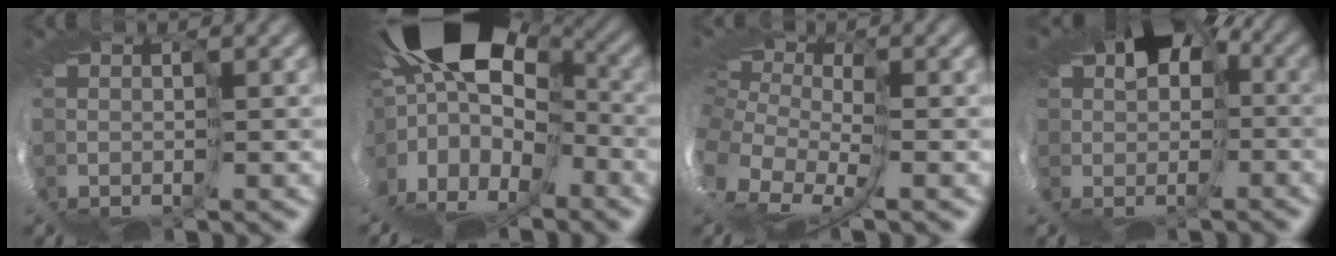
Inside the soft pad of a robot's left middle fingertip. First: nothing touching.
{"total": 13.7, "force": [0.8, 7.7, 11.3], "torque": [-0.156, -0.027, 0.018]}
{"total": 6.2, "force": [0.4, 3.8, 4.9], "torque": [-0.097, -0.006, 0.028]}
{"total": 10.5, "force": [-0.4, 8.9, 5.5], "torque": [-0.117, -0.029, -0.004]}